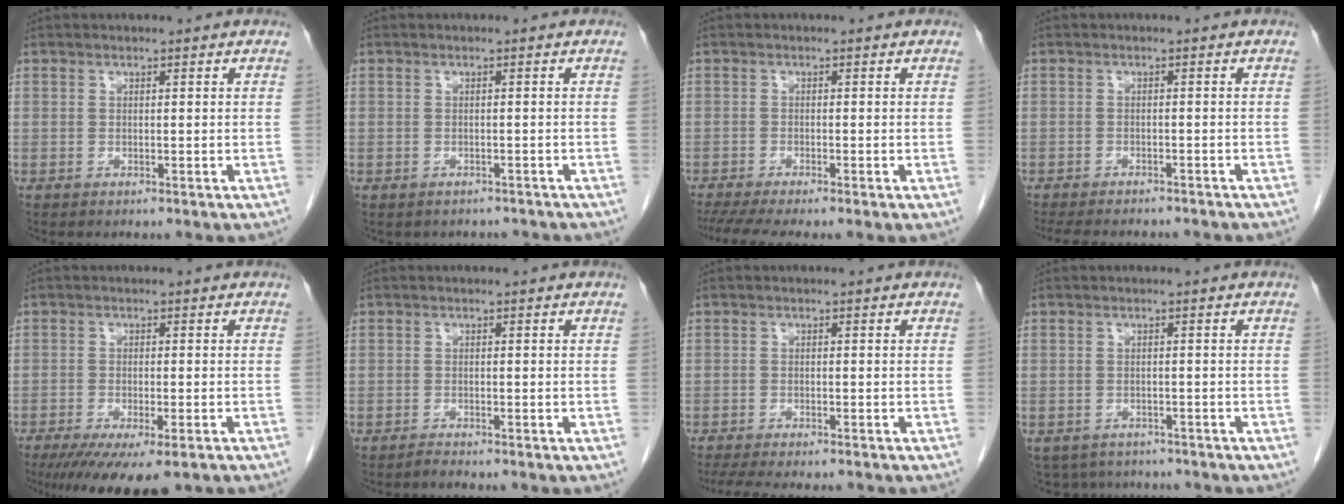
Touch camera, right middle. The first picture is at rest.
{"total": 3.6, "force": [-3.1, 1.7, 0.5], "torque": [-0.006, 0.007, -0.036]}
{"total": 6.6, "force": [-5.2, 0.2, 4.1], "torque": [-0.061, -0.011, -0.085]}
{"total": 11.8, "force": [-10.4, 2.8, 4.8], "torque": [-0.075, -0.010, -0.131]}
{"total": 10.2, "force": [-7.0, 2.1, 7.2], "torque": [-0.107, -0.024, -0.107]}
{"total": 0.8, "force": [-0.8, -0.2, 0.1], "torque": [-0.002, -0.002, -0.014]}
{"total": 8.6, "force": [-7.4, 1.3, 4.3], "torque": [-0.063, -0.011, -0.108]}
{"total": 6.6, "force": [-5.7, 3.1, 1.0], "torque": [-0.013, 0.000, -0.073]}